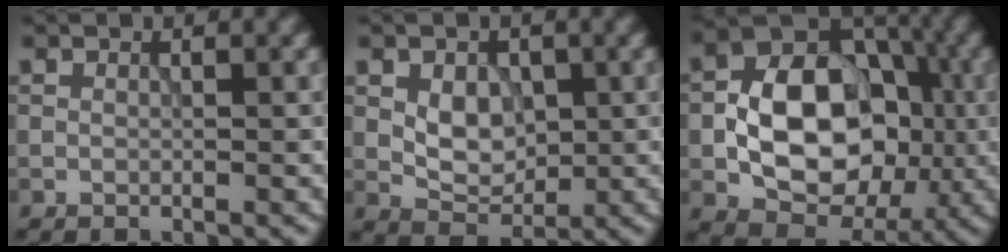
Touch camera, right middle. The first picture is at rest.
{"total": 3.4, "force": [0.2, 2.4, 2.4], "torque": [-0.041, -0.004, 0.004]}
{"total": 10.7, "force": [-1.8, 7.5, 7.5], "torque": [-0.118, 0.018, -0.037]}